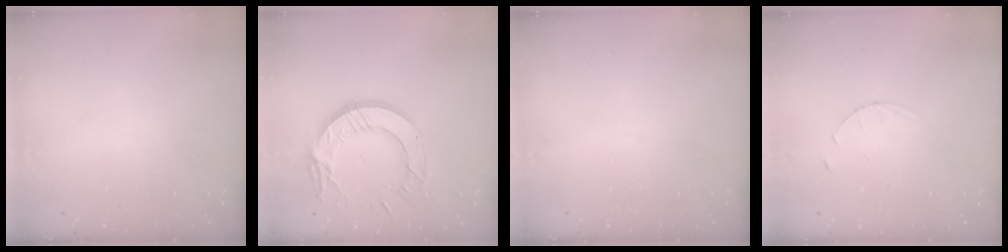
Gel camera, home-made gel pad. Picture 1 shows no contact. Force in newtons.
{"total": 15.0, "press": 14.9, "slide": 1.5}
{"total": 0.0}
{"total": 3.0, "press": 2.9, "slide": 0.4}